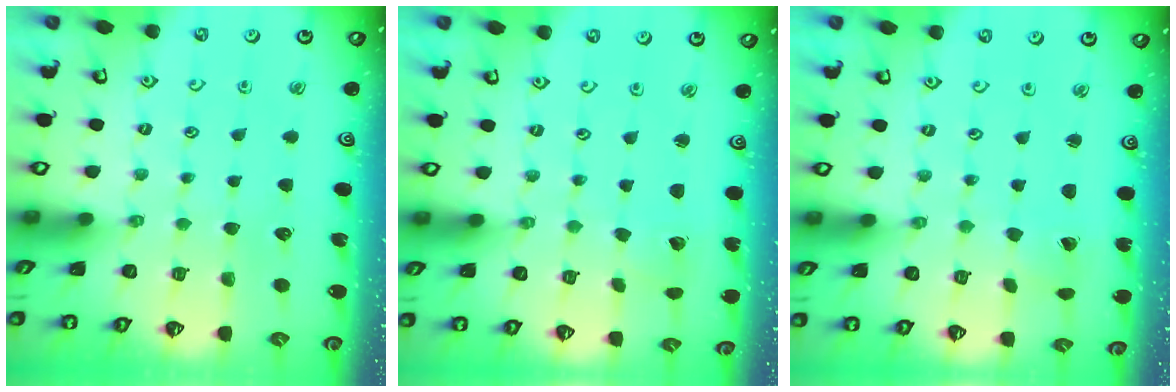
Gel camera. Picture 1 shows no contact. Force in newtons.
{"total": 1.5, "press": 1.5, "slide": 0.0}
{"total": 0.0}